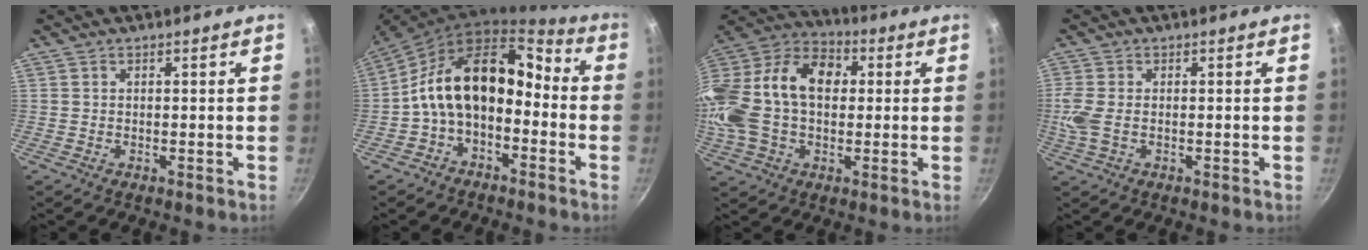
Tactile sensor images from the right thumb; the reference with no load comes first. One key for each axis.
{"total": 15.3, "fx": -3.1, "fy": 9.9, "fz": 11.2, "tx": -0.167, "ty": 0.076, "tz": -0.072}
{"total": 25.0, "fx": 1.7, "fy": 17.1, "fz": 18.1, "tx": -0.358, "ty": 0.051, "tz": 0.017}
{"total": 4.7, "fx": -0.4, "fy": 2.7, "fz": 3.9, "tx": -0.092, "ty": 0.000, "tz": -0.011}